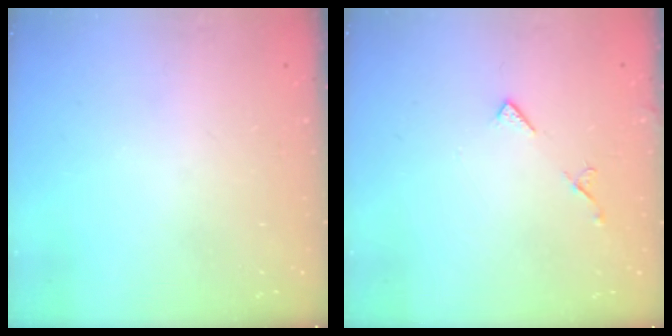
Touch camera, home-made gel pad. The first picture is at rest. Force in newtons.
{"total": 6.7, "press": 6.7, "slide": 0.9}